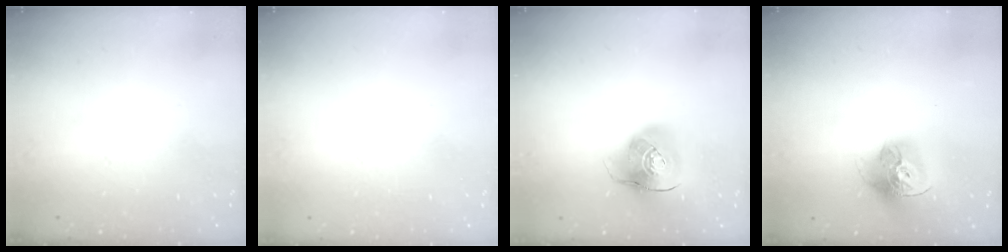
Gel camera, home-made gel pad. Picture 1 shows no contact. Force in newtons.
{"total": 0.7, "press": 0.7, "slide": 0.3}
{"total": 10.9, "press": 10.7, "slide": 1.8}
{"total": 16.0, "press": 15.9, "slide": 1.7}